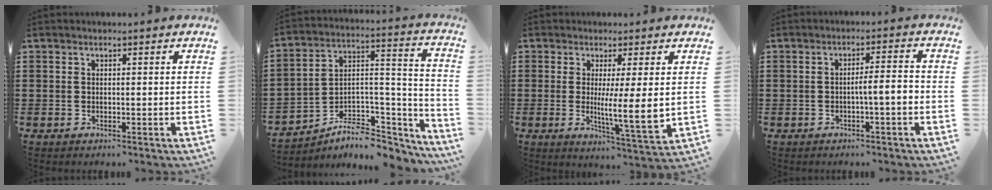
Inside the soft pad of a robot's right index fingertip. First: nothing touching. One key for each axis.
{"total": 5.7, "fx": -3.9, "fy": 3.5, "fz": 2.3, "tx": -0.048, "ty": -0.007, "tz": -0.071}
{"total": 7.5, "fx": 0.6, "fy": 0.5, "fz": 7.5, "tx": -0.120, "ty": -0.021, "tz": 0.008}
{"total": 3.9, "fx": -1.0, "fy": 0.5, "fz": 3.7, "tx": -0.066, "ty": 0.002, "tz": -0.021}